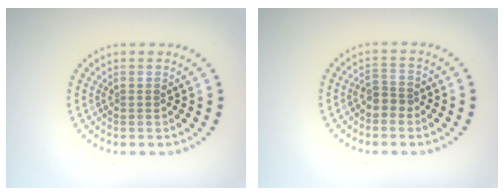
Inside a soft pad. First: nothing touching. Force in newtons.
{"total": 1.6, "press": 1.4, "slide": 0.7}